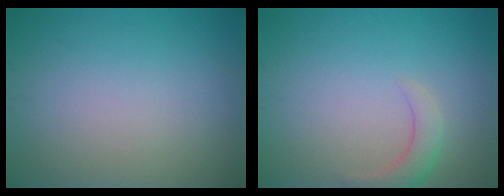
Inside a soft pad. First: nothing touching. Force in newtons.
{"total": 2.3, "press": 2.3, "slide": 0.3}